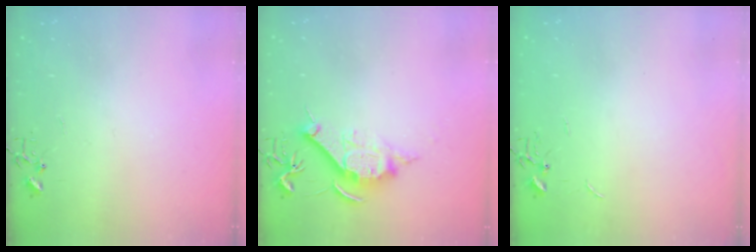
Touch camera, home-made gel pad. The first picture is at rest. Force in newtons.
{"total": 11.2, "press": 11.2, "slide": 0.1}
{"total": 0.8, "press": 0.8, "slide": 0.2}